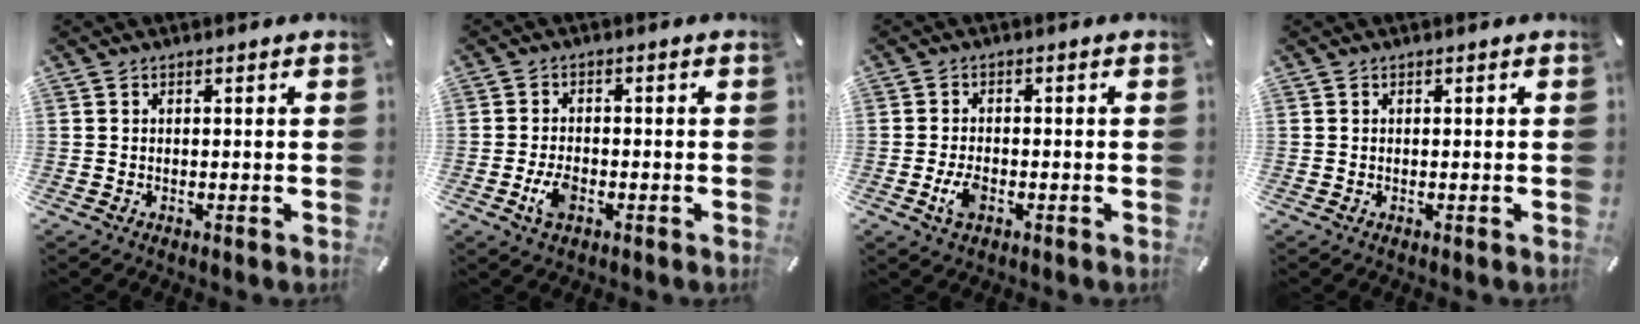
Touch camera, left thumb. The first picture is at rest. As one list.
[{"total": 4.7, "force": [-1.9, 2.8, 3.2], "torque": [-0.073, 0.003, -0.035]}, {"total": 4.1, "force": [-1.5, 2.4, 3.0], "torque": [-0.069, 0.001, -0.030]}, {"total": 0.0}]